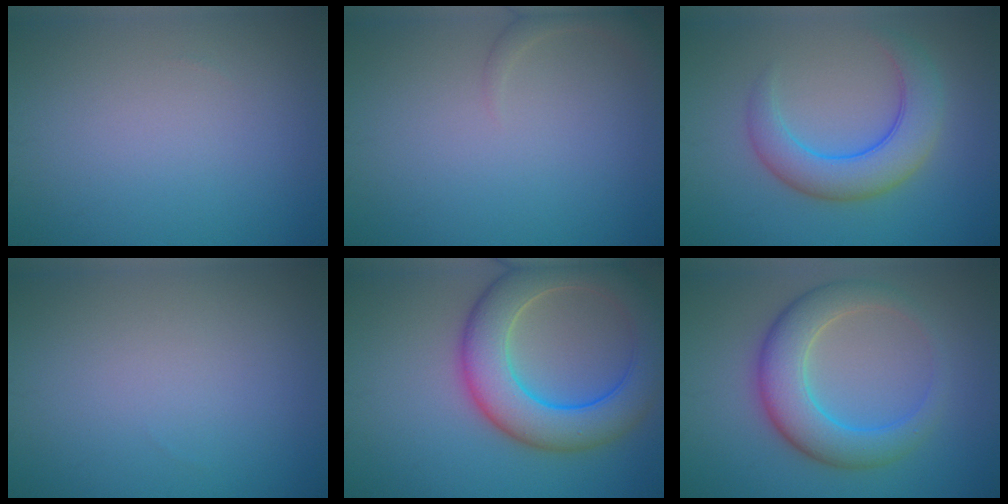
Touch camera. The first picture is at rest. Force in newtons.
{"total": 1.5, "press": 1.5, "slide": 0.1}
{"total": 5.5, "press": 5.5, "slide": 0.3}
{"total": 0.0}
{"total": 9.2, "press": 9.2, "slide": 0.6}
{"total": 6.3, "press": 6.3, "slide": 0.5}